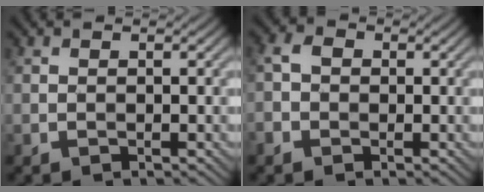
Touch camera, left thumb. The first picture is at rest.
{"total": 2.4, "force": [-0.7, 2.0, 1.1], "torque": [-0.026, 0.004, -0.022]}